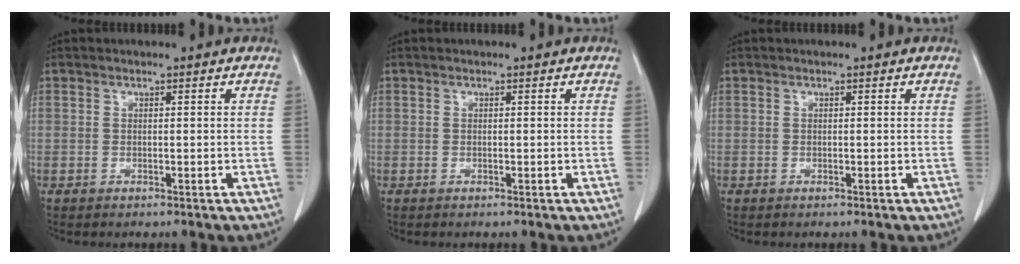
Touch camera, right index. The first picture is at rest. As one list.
[{"total": 0.0}, {"total": 0.0}]